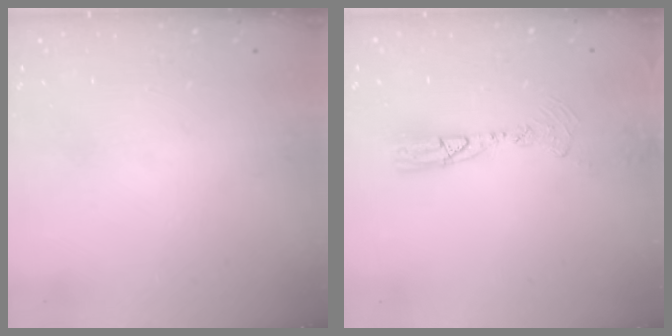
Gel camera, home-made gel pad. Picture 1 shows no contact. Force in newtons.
{"total": 9.2, "press": 9.0, "slide": 2.2}